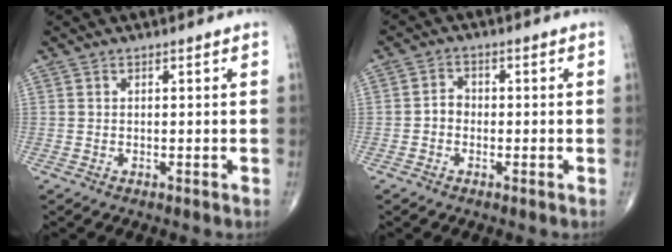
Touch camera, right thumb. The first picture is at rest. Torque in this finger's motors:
{"motor_torque": [0.57, 0.41, 0.28, -0.10, 0.02]}